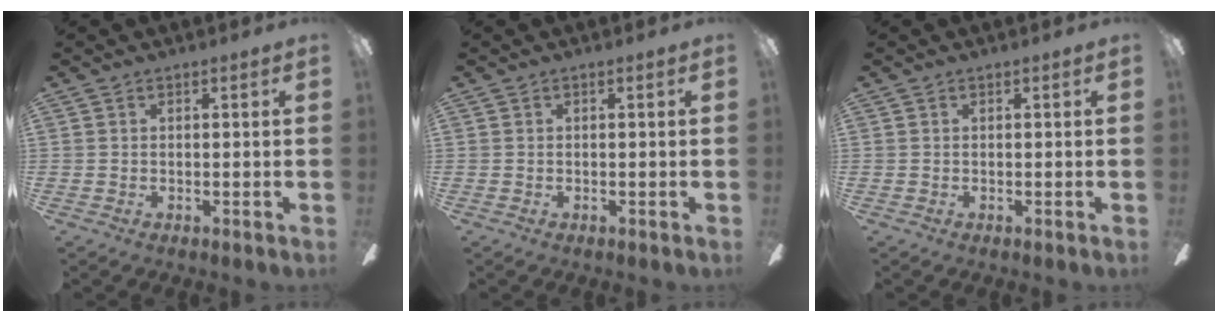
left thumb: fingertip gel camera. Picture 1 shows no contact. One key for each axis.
{"total": 0.0}
{"total": 0.0}